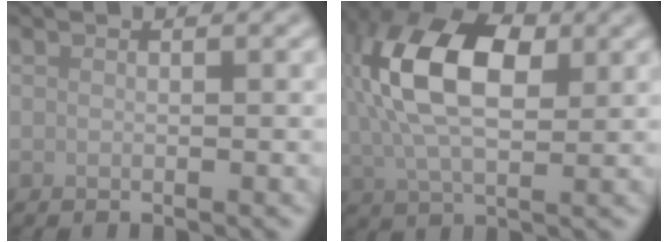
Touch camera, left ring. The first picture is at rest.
{"total": 11.3, "force": [2.5, 6.4, 9.0], "torque": [-0.192, 0.020, 0.036]}